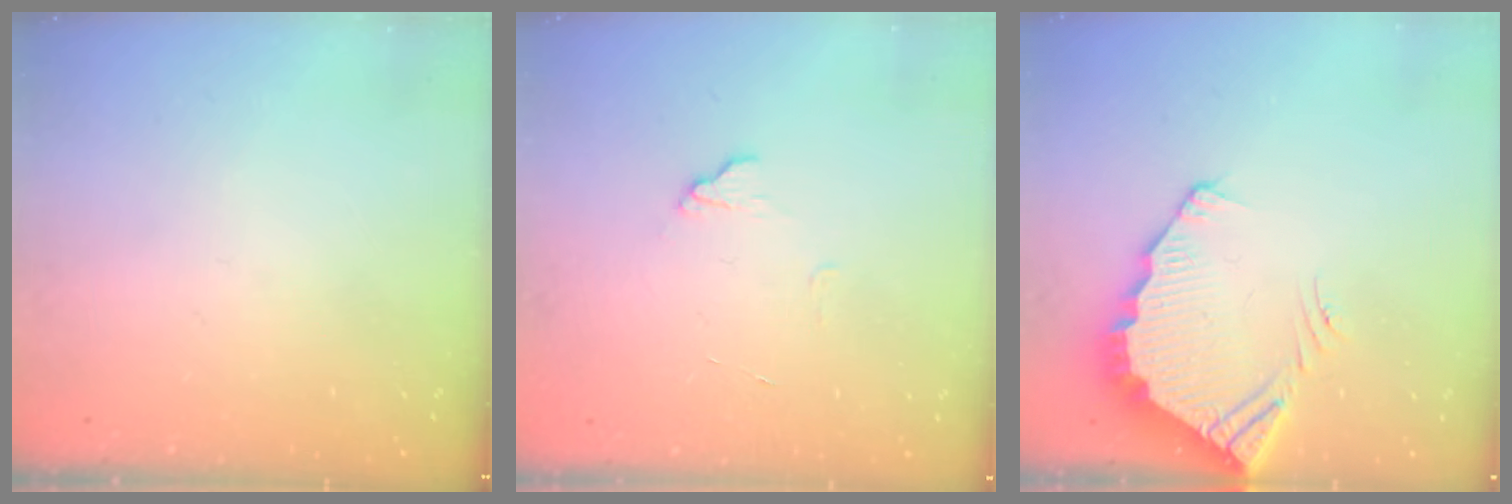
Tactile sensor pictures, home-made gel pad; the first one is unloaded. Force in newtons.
{"total": 5.8, "press": 5.8, "slide": 0.5}
{"total": 5.0, "press": 5.0, "slide": 0.2}